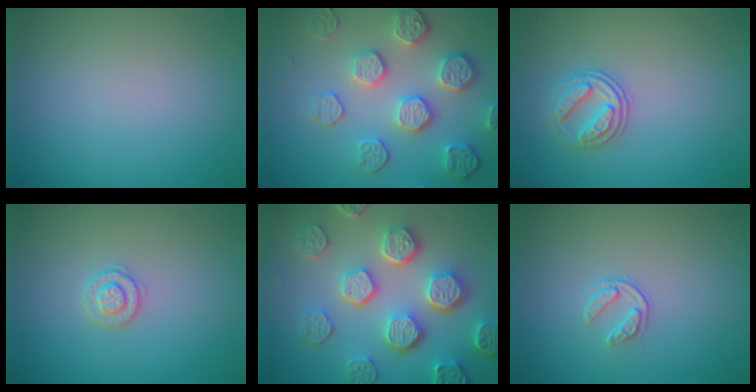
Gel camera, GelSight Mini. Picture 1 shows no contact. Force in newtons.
{"total": 5.2, "press": 4.5, "slide": 2.6}
{"total": 2.6, "press": 2.5, "slide": 0.7}
{"total": 1.8, "press": 1.8, "slide": 0.4}
{"total": 7.6, "press": 5.9, "slide": 4.8}
{"total": 1.6, "press": 1.0, "slide": 1.2}